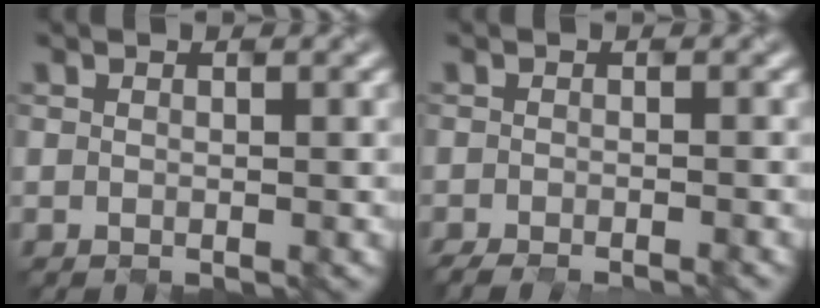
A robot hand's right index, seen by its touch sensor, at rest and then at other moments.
{"total": 2.4, "force": [-1.6, 0.6, 1.7], "torque": [0.000, 0.001, -0.016]}